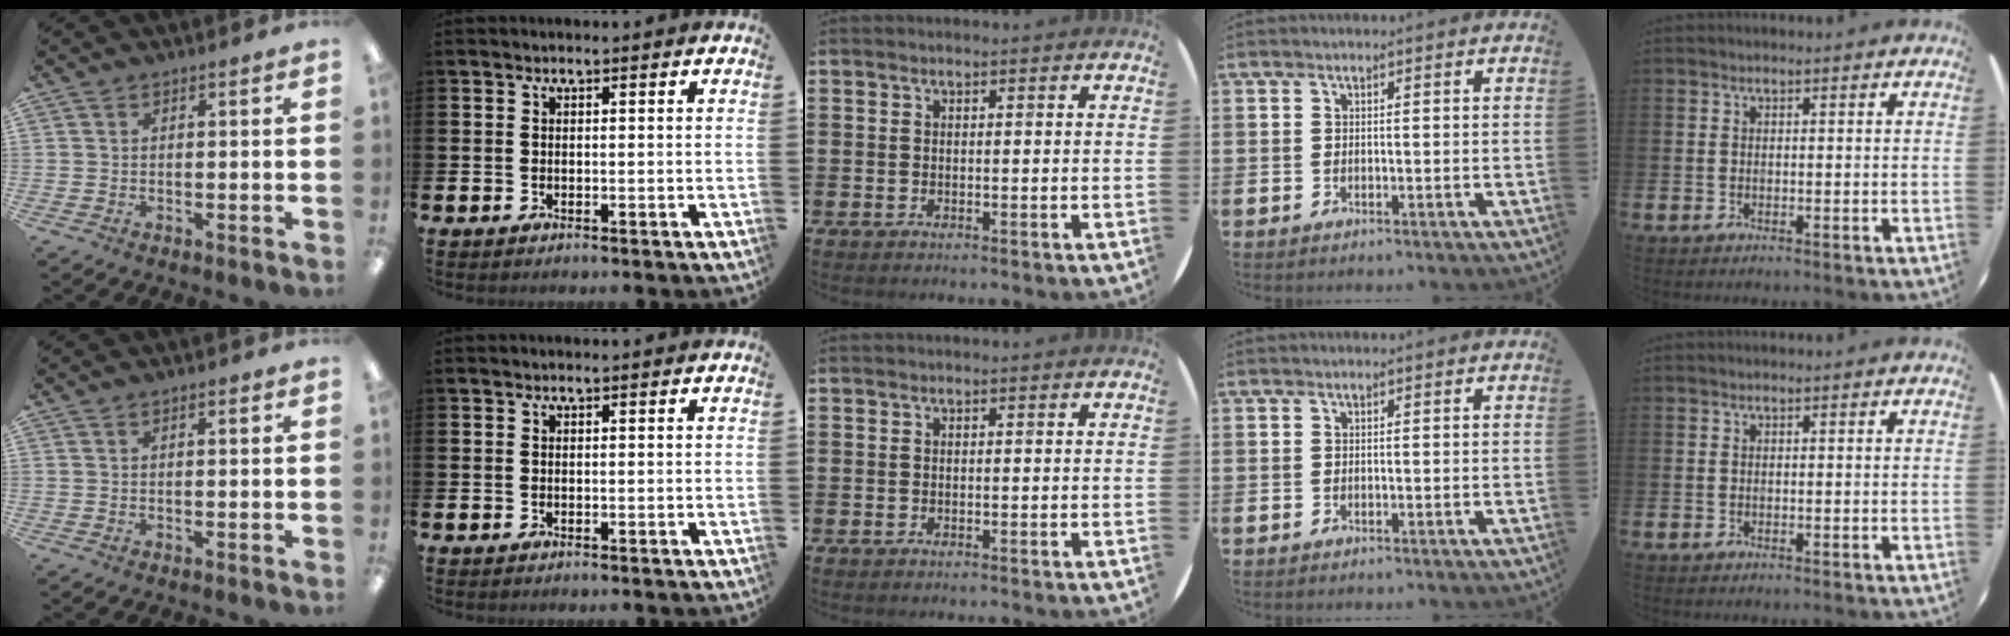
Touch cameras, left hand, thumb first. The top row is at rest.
{"thumb": {"total": 1.1, "force": [0.6, 0.2, 0.9], "torque": [-0.019, 0.001, 0.010]}}